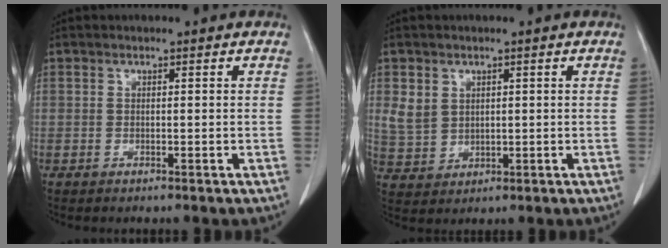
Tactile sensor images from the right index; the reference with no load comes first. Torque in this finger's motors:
{"motor_torque": [0.21, 0.13, 0.09, 0.01]}